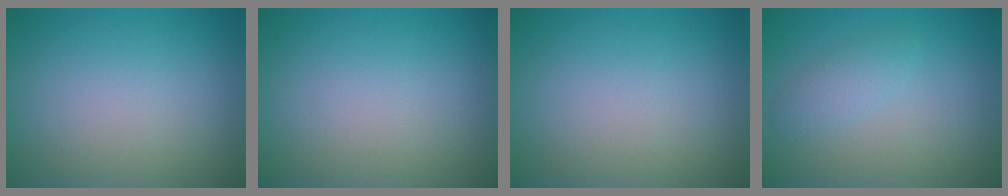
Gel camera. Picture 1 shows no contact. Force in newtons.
{"total": 0.0}
{"total": 0.0}
{"total": 1.6, "press": 1.6, "slide": 0.0}